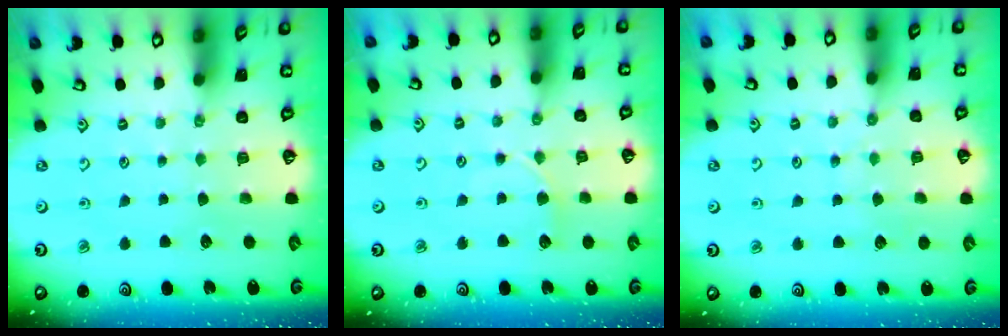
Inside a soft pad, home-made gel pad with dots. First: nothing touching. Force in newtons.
{"total": 3.5, "press": 3.5, "slide": 0.5}
{"total": 4.6, "press": 4.6, "slide": 0.5}